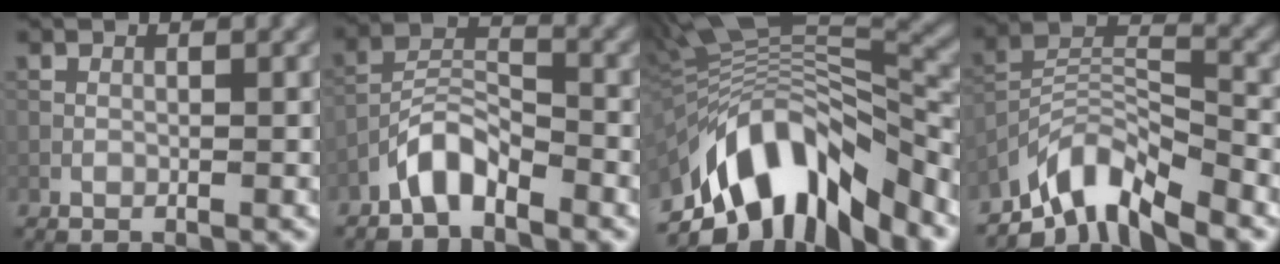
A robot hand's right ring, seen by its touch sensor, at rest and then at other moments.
{"total": 3.7, "force": [-2.9, 1.3, 1.9], "torque": [-0.035, 0.015, -0.063]}
{"total": 12.2, "force": [-6.6, 4.9, 9.0], "torque": [-0.155, 0.016, -0.117]}
{"total": 7.4, "force": [-6.1, 1.9, 3.6], "torque": [-0.058, -0.001, -0.126]}